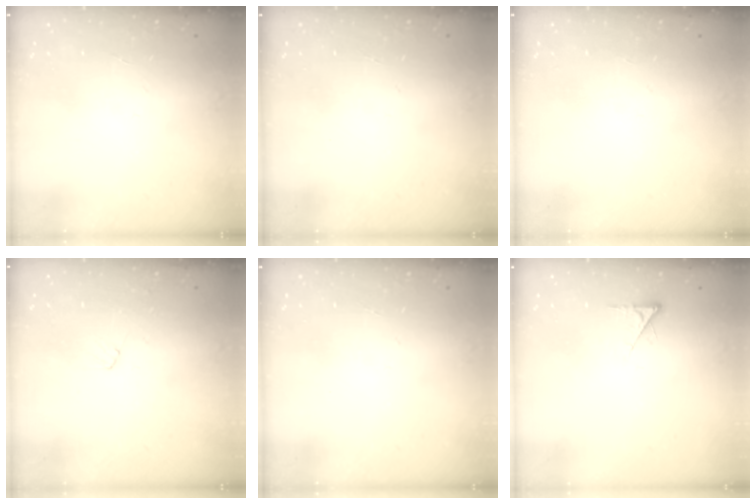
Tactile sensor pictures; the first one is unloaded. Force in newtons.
{"total": 0.0}
{"total": 0.0}
{"total": 7.0, "press": 7.0, "slide": 0.7}
{"total": 0.0}
{"total": 2.4, "press": 2.4, "slide": 0.4}